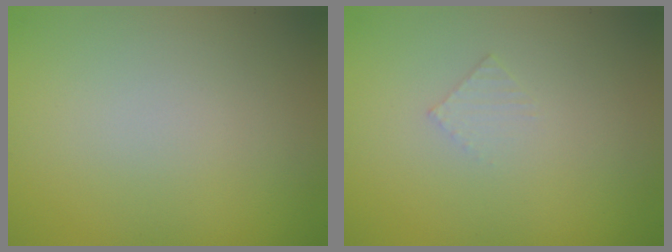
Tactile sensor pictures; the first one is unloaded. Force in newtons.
{"total": 0.8, "press": 0.8, "slide": 0.1}